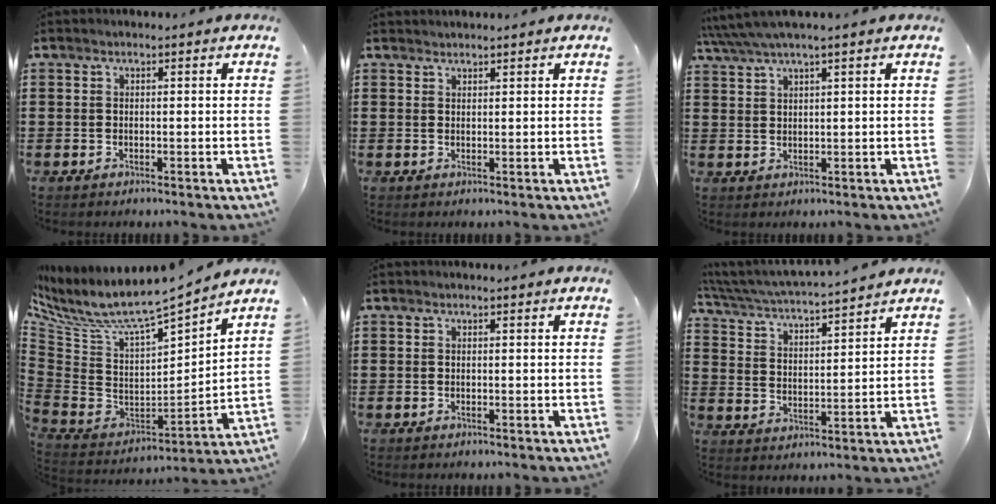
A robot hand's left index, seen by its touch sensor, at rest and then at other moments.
{"total": 1.0, "force": [1.0, 0.1, 0.0], "torque": [-0.002, -0.001, 0.021]}
{"total": 2.8, "force": [2.1, -0.3, 1.8], "torque": [-0.041, -0.001, 0.038]}
{"total": 6.0, "force": [4.8, 1.2, 3.4], "torque": [-0.090, -0.051, 0.073]}
{"total": 0.0}
{"total": 4.1, "force": [3.9, -0.2, 1.1], "torque": [-0.044, -0.031, 0.061]}